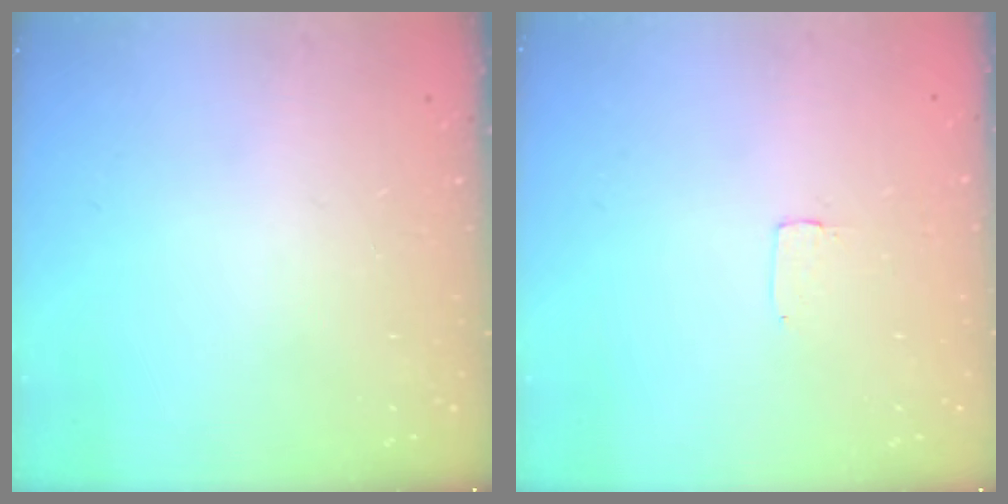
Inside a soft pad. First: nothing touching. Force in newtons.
{"total": 1.7, "press": 1.7, "slide": 0.1}